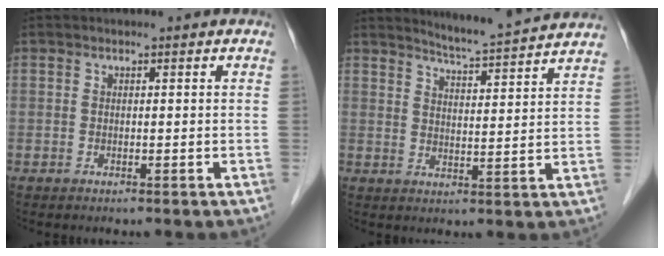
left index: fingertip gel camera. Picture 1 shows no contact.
{"total": 10.0, "force": [9.6, -1.1, 2.6], "torque": [-0.052, -0.006, 0.131]}